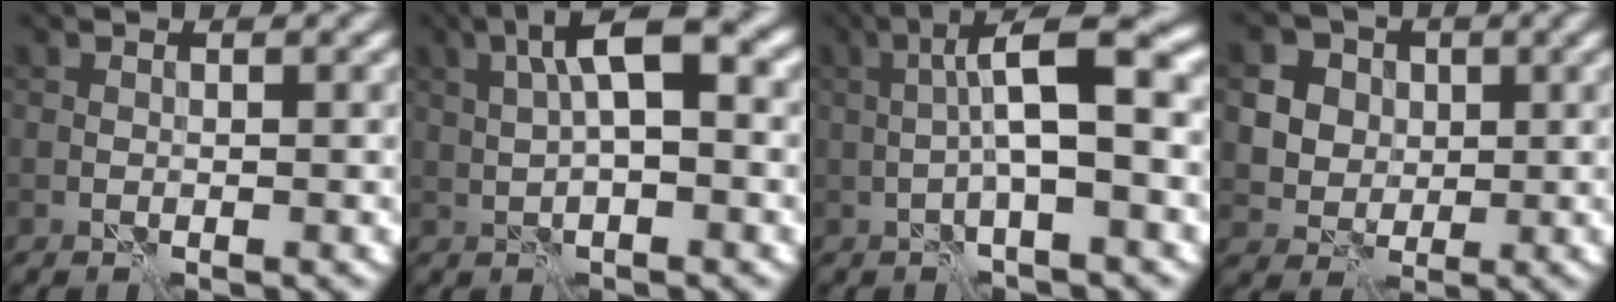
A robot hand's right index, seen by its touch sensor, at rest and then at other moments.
{"total": 6.3, "force": [1.2, 2.1, 5.8], "torque": [-0.102, 0.016, 0.012]}
{"total": 7.3, "force": [0.2, 1.6, 7.1], "torque": [-0.117, 0.023, -0.005]}
{"total": 8.8, "force": [2.7, 7.7, 3.3], "torque": [-0.079, 0.021, 0.039]}